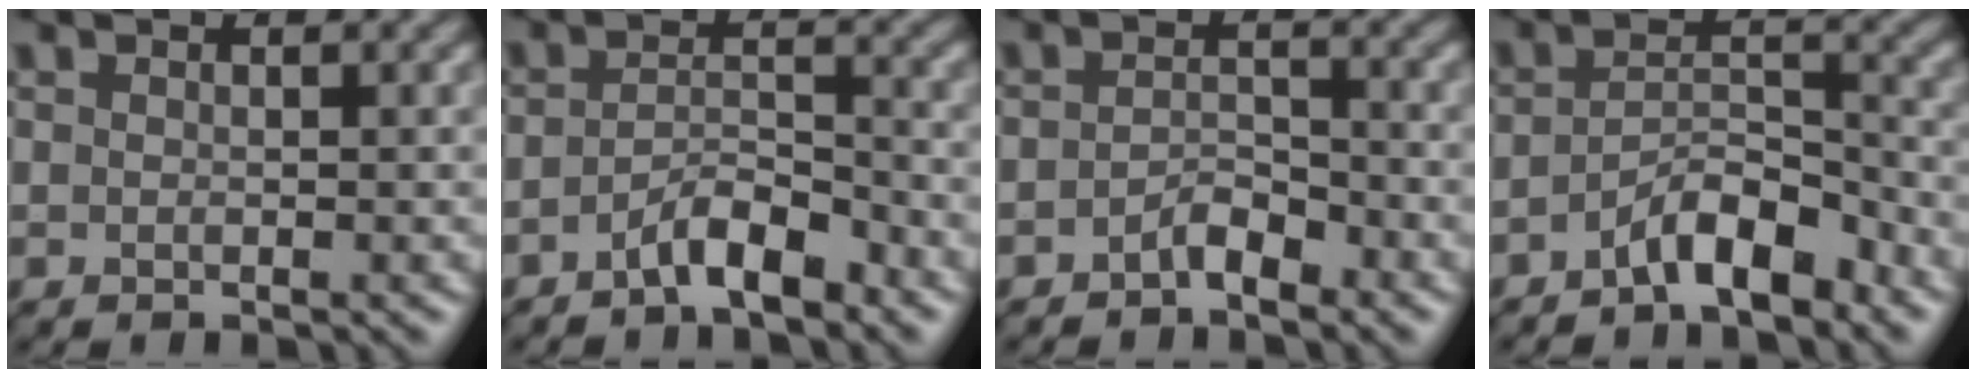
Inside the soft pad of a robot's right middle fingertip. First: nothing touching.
{"total": 3.4, "force": [-2.4, 0.9, 2.2], "torque": [-0.041, 0.009, -0.046]}
{"total": 1.8, "force": [-1.4, 0.6, 0.9], "torque": [-0.018, 0.007, -0.028]}
{"total": 4.3, "force": [-3.0, 1.3, 2.8], "torque": [-0.046, 0.011, -0.056]}